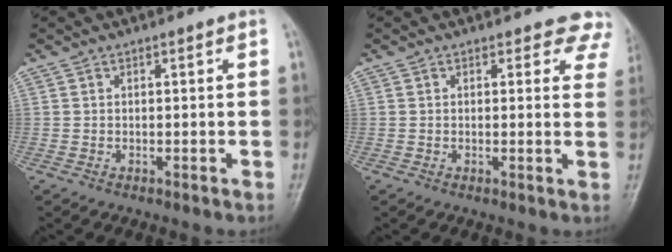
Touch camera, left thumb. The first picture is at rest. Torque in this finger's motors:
{"motor_torque": [2.35, 2.66, 1.19, -1.58, 0.05]}